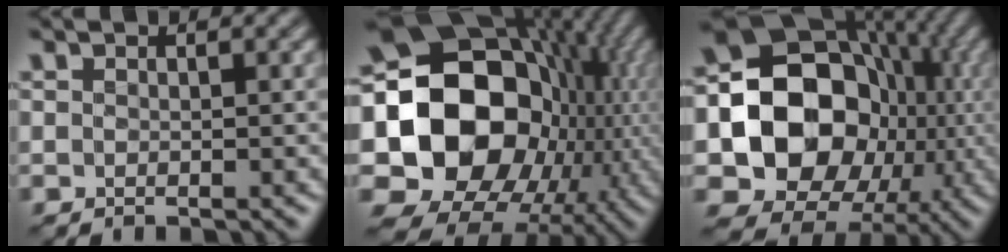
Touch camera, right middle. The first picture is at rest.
{"total": 19.6, "force": [0.1, 15.7, 11.8], "torque": [-0.231, -0.011, 0.018]}
{"total": 14.5, "force": [-1.6, 11.9, 8.0], "torque": [-0.126, -0.010, -0.037]}